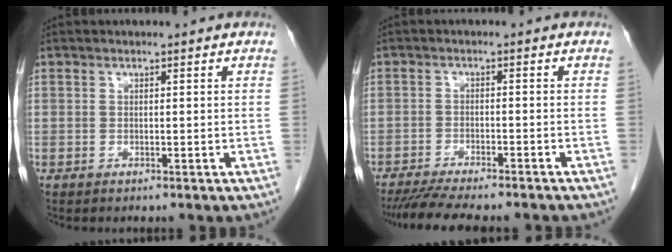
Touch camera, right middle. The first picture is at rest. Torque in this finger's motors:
{"motor_torque": [1.09, -1.05, 0.07, 0.06]}